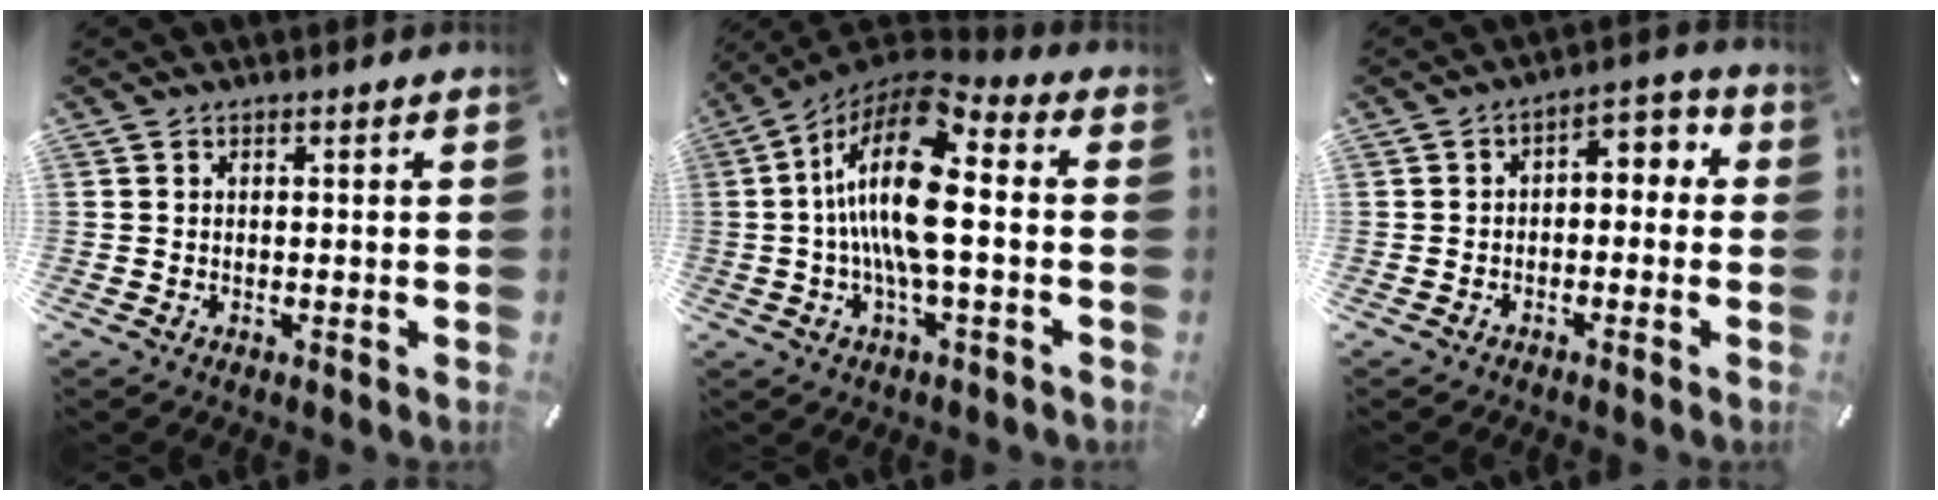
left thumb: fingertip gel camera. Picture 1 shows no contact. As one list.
[{"total": 18.1, "force": [0.3, 6.6, 16.8], "torque": [-0.351, -0.006, 0.000]}, {"total": 3.8, "force": [-1.7, 2.5, 2.3], "torque": [-0.037, 0.012, -0.040]}]